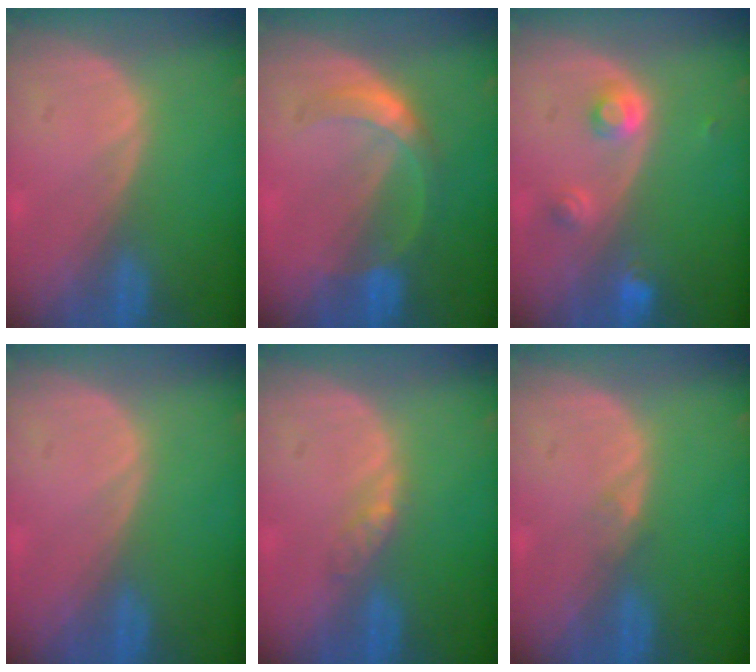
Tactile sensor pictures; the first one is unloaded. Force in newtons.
{"total": 5.6, "press": 5.0, "slide": 2.5}
{"total": 3.3, "press": 3.2, "slide": 0.8}
{"total": 0.0}
{"total": 2.2, "press": 1.9, "slide": 1.2}
{"total": 0.8, "press": 0.8, "slide": 0.0}